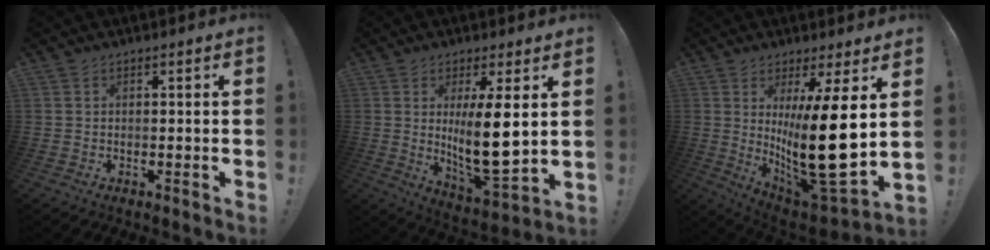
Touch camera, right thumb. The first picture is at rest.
{"total": 14.0, "force": [2.9, 3.9, 13.1], "torque": [-0.208, -0.037, 0.042]}
{"total": 21.8, "force": [2.9, 5.2, 21.0], "torque": [-0.357, -0.052, 0.048]}